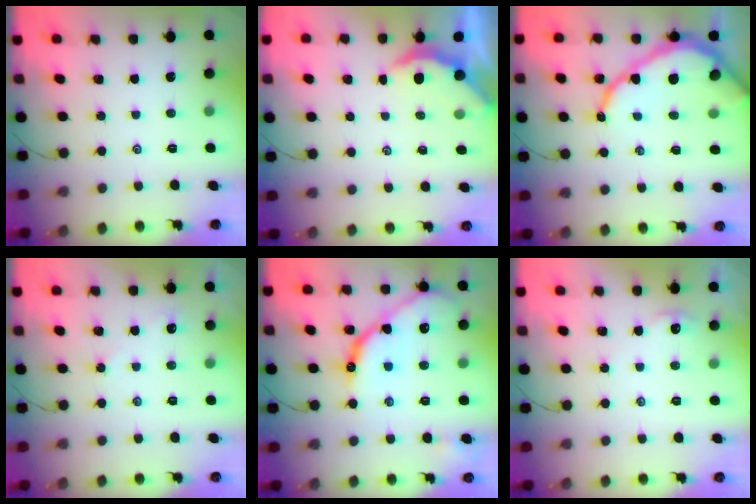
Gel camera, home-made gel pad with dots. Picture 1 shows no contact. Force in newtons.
{"total": 2.3, "press": 2.3, "slide": 0.2}
{"total": 12.1, "press": 12.0, "slide": 1.3}
{"total": 3.0, "press": 2.9, "slide": 0.4}
{"total": 13.8, "press": 13.7, "slide": 1.2}
{"total": 2.5, "press": 2.5, "slide": 0.3}